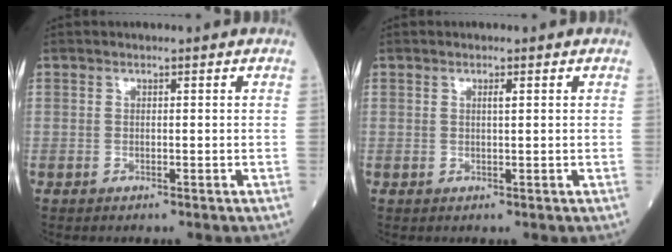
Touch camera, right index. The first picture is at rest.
{"total": 0.8, "force": [0.3, 0.0, 0.7], "torque": [-0.015, 0.001, 0.006]}